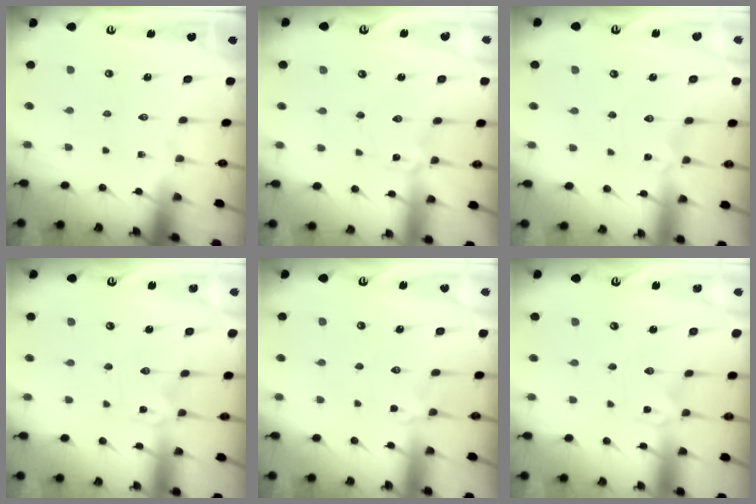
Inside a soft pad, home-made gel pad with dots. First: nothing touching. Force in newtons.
{"total": 1.7, "press": 1.7, "slide": 0.3}
{"total": 0.0}
{"total": 0.0}
{"total": 2.1, "press": 2.0, "slide": 0.8}
{"total": 0.0}